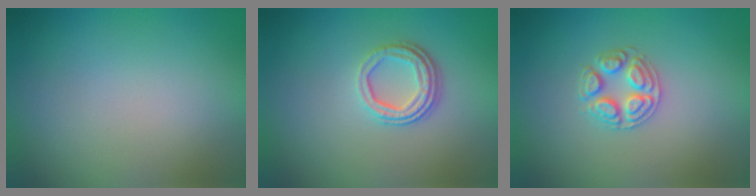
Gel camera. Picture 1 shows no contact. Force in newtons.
{"total": 3.5, "press": 2.6, "slide": 2.3}
{"total": 2.6, "press": 2.6, "slide": 0.2}